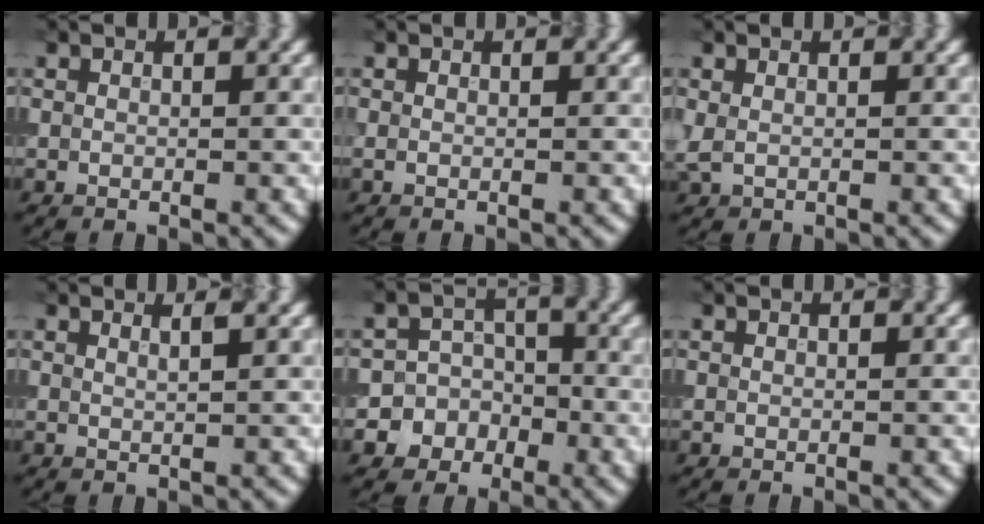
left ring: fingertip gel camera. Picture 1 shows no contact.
{"total": 0.0}
{"total": 0.8, "force": [0.3, 0.5, 0.6], "torque": [-0.016, 0.001, 0.007]}
{"total": 1.4, "force": [0.8, 0.5, 1.0], "torque": [-0.005, 0.003, 0.003]}
{"total": 5.9, "force": [-2.6, 5.3, 0.6], "torque": [0.022, 0.004, -0.059]}
{"total": 0.0}